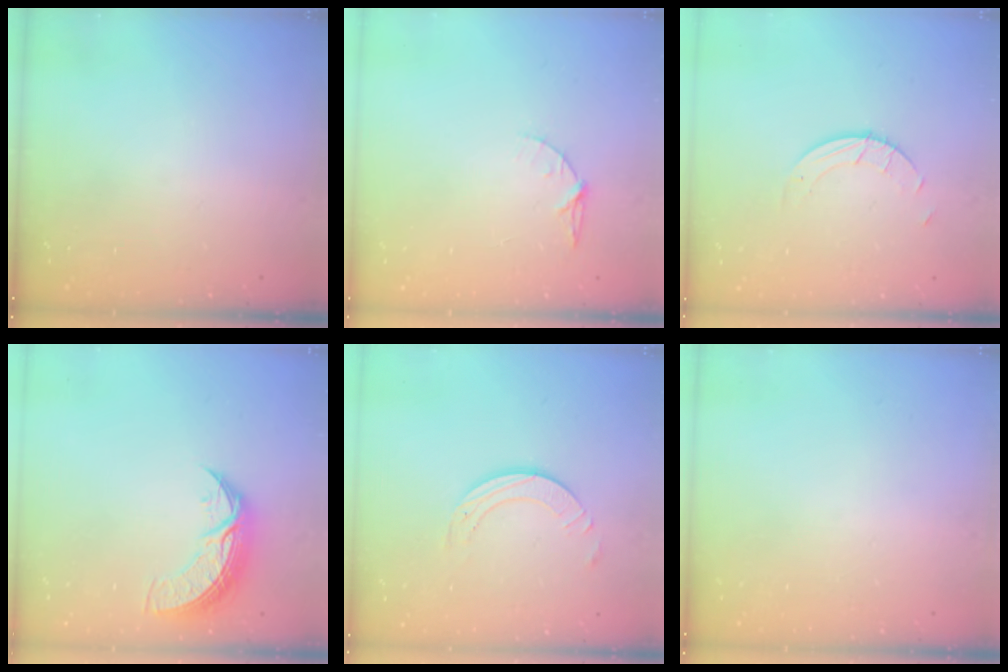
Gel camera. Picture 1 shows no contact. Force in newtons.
{"total": 5.2, "press": 5.1, "slide": 0.6}
{"total": 2.5, "press": 2.5, "slide": 0.2}
{"total": 7.9, "press": 7.9, "slide": 0.6}
{"total": 5.8, "press": 5.8, "slide": 0.6}
{"total": 0.0}